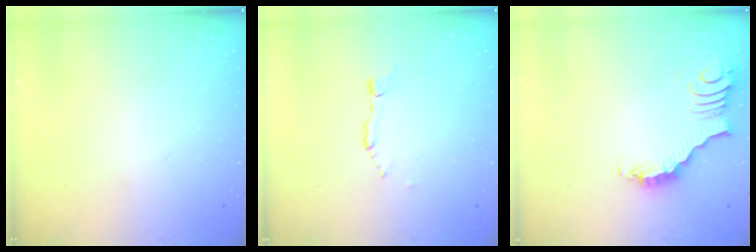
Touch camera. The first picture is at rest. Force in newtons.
{"total": 3.8, "press": 3.8, "slide": 0.4}
{"total": 3.5, "press": 3.4, "slide": 0.7}